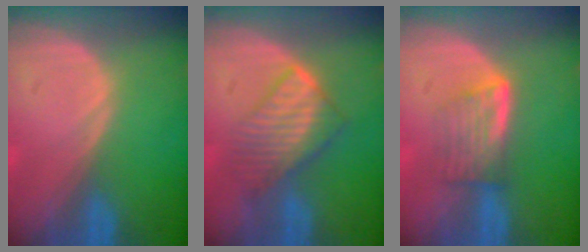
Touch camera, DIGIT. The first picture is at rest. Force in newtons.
{"total": 6.5, "press": 6.3, "slide": 1.7}
{"total": 5.8, "press": 5.0, "slide": 2.9}